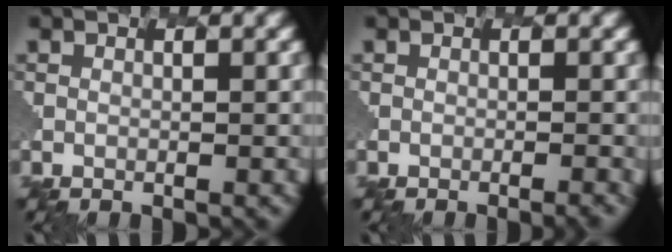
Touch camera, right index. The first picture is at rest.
{"total": 1.1, "force": [-0.7, 0.2, 0.7], "torque": [-0.007, 0.004, -0.013]}